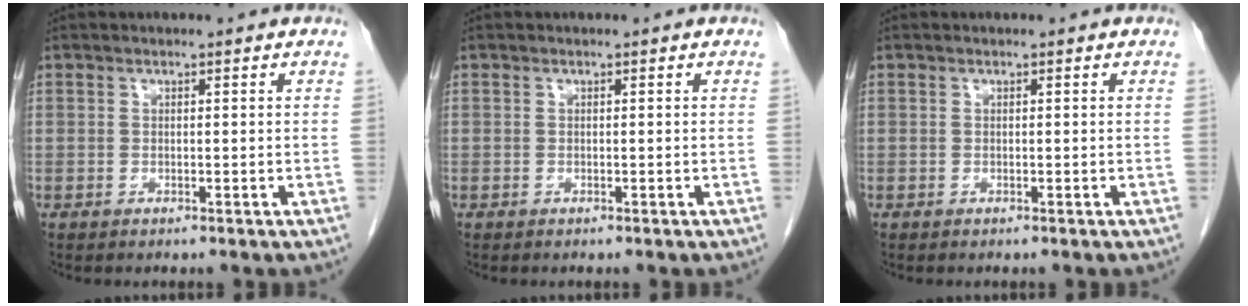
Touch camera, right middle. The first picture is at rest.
{"total": 0.0}
{"total": 0.0}